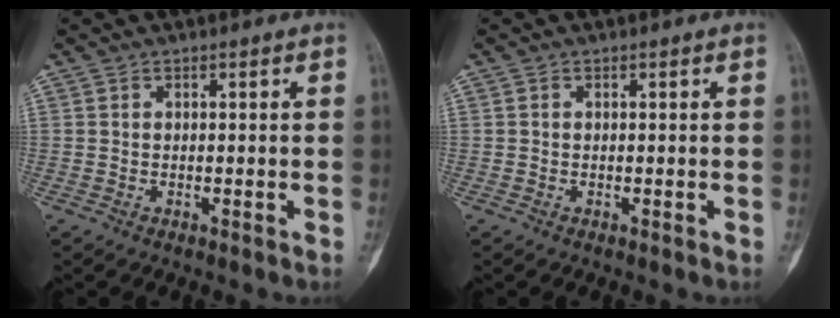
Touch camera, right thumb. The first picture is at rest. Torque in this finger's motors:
{"motor_torque": [0.18, 0.09, 0.16, 0.02, -0.03]}